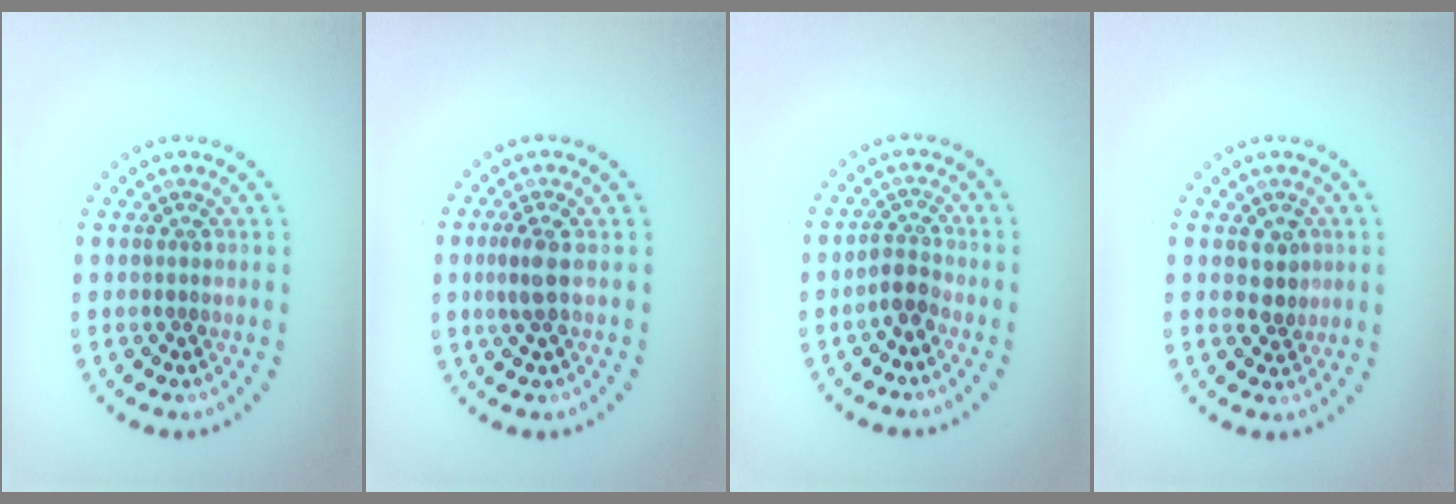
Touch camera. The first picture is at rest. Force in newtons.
{"total": 1.8, "press": 1.6, "slide": 0.8}
{"total": 1.7, "press": 1.3, "slide": 1.1}
{"total": 2.0, "press": 1.7, "slide": 0.9}